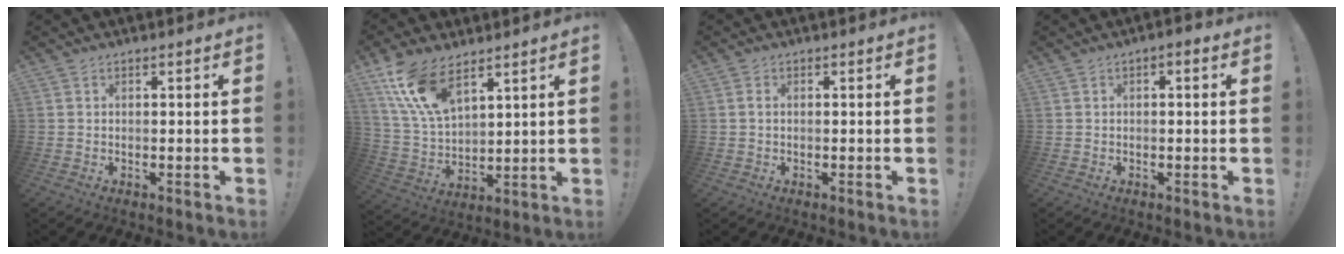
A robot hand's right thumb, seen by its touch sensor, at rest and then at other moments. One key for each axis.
{"total": 14.7, "fx": 9.5, "fy": 6.8, "fz": 9.0, "tx": -0.193, "ty": -0.049, "tz": 0.180}
{"total": 1.0, "fx": 0.2, "fy": 0.6, "fz": 0.8, "tx": -0.022, "ty": 0.005, "tz": 0.005}
{"total": 1.3, "fx": -0.4, "fy": 0.6, "fz": 1.1, "tx": -0.013, "ty": 0.003, "tz": -0.010}